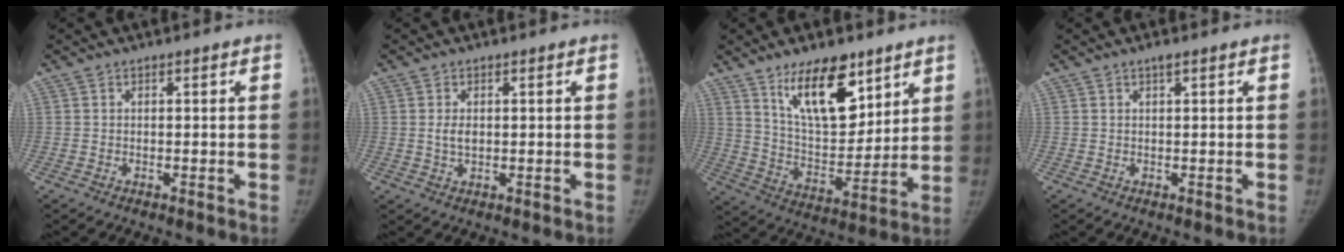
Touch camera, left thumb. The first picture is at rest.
{"total": 2.2, "force": [0.3, 1.3, 1.8], "torque": [-0.033, -0.005, 0.007]}
{"total": 15.9, "force": [9.8, 7.1, 10.3], "torque": [-0.122, -0.065, 0.177]}
{"total": 0.9, "force": [0.5, 0.1, 0.7], "torque": [-0.010, 0.003, 0.009]}